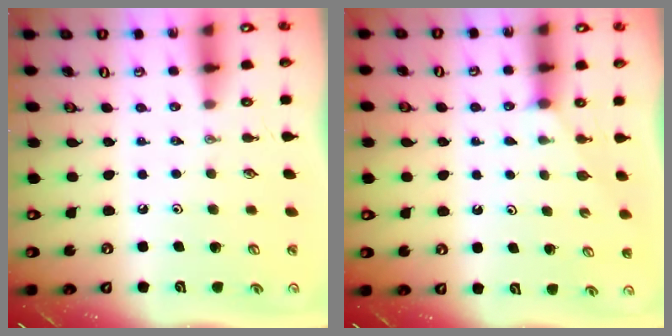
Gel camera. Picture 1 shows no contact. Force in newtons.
{"total": 2.2, "press": 2.2, "slide": 0.3}